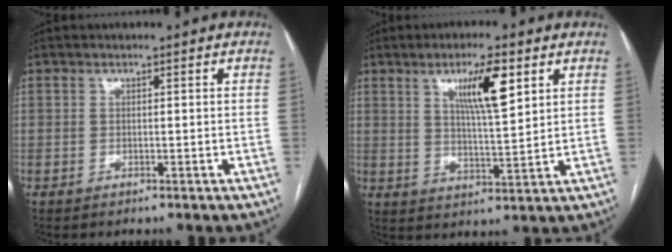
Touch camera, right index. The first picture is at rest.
{"total": 8.6, "force": [4.1, 1.1, 7.6], "torque": [-0.133, -0.002, 0.070]}